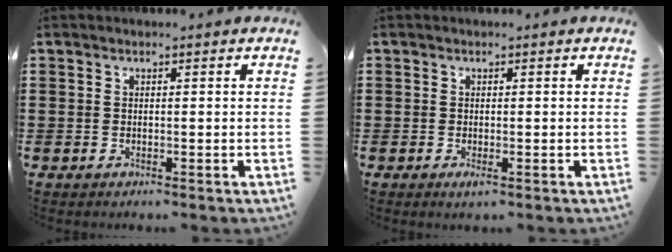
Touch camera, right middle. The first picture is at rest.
{"total": 0.7, "force": [-0.2, 0.4, 0.5], "torque": [-0.012, -0.003, -0.003]}